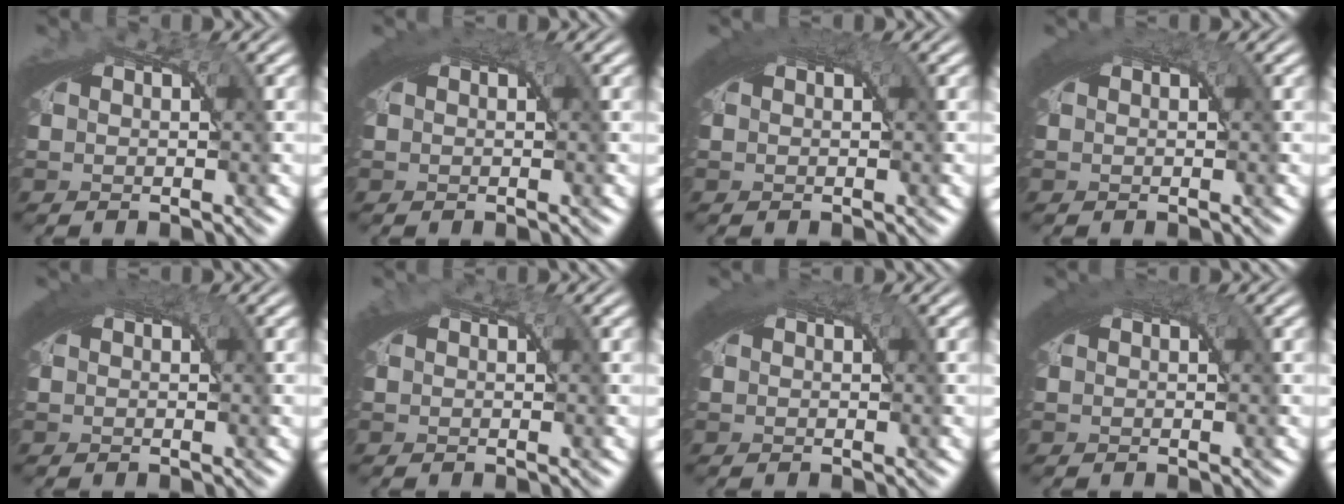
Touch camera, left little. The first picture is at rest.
{"total": 2.3, "force": [1.2, 0.6, 1.9], "torque": [-0.022, 0.010, 0.014]}
{"total": 2.8, "force": [1.4, 0.7, 2.3], "torque": [-0.026, 0.013, 0.016]}
{"total": 1.8, "force": [1.1, 0.3, 1.4], "torque": [-0.015, 0.009, 0.013]}
{"total": 2.7, "force": [1.3, 0.7, 2.2], "torque": [-0.027, 0.012, 0.016]}
{"total": 0.0}
{"total": 1.9, "force": [1.0, 0.5, 1.5], "torque": [-0.018, 0.008, 0.013]}
{"total": 2.5, "force": [1.3, 0.6, 2.0], "torque": [-0.023, 0.012, 0.015]}